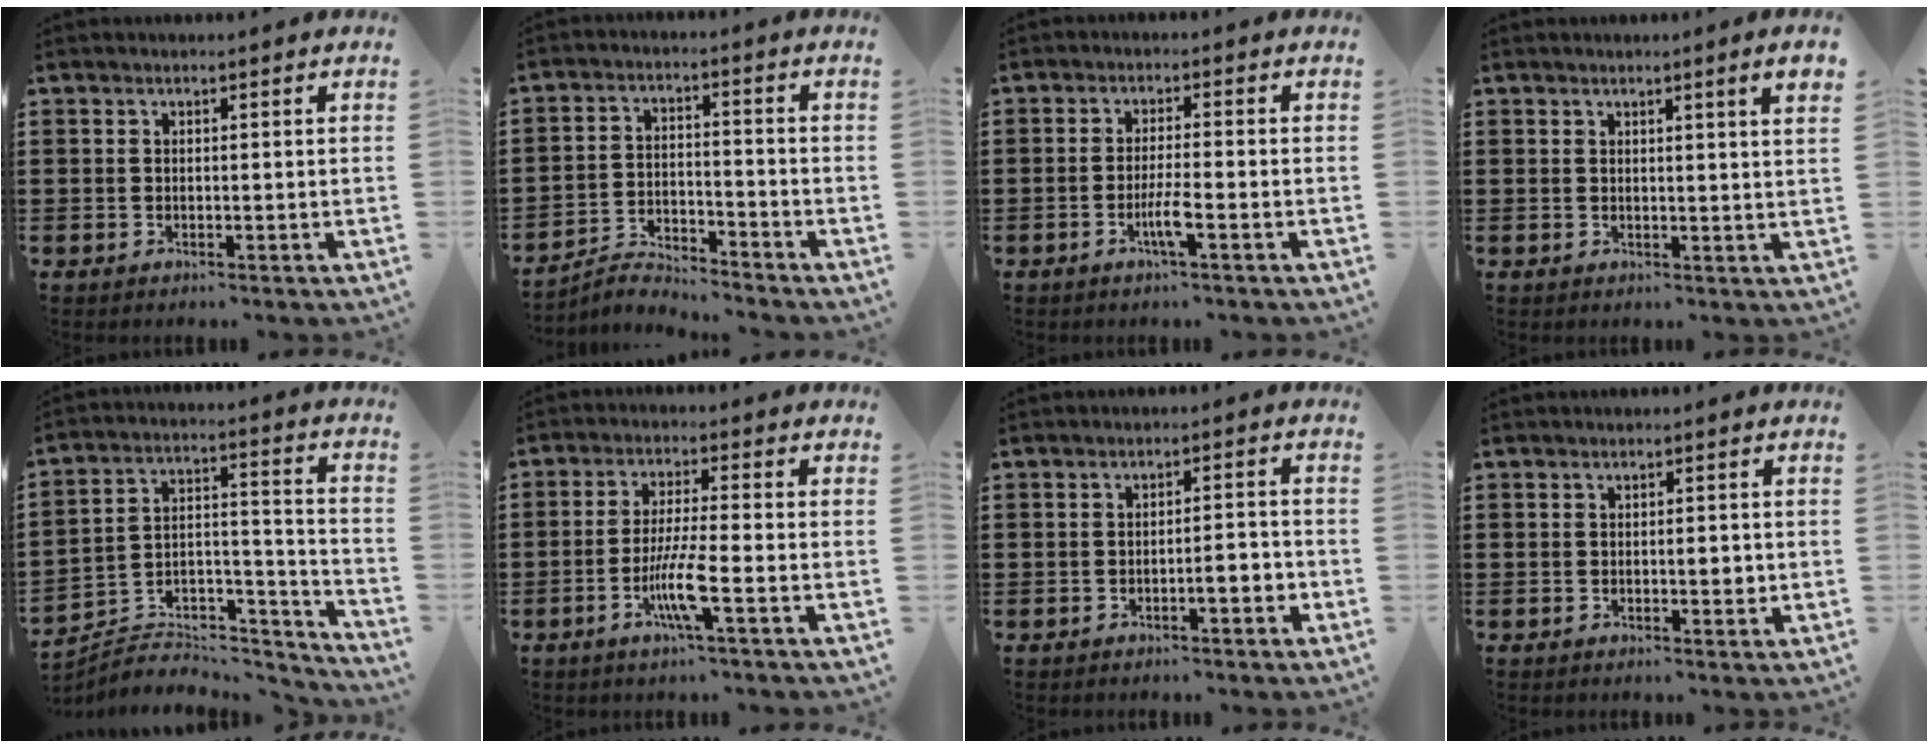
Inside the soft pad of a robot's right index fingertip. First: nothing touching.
{"total": 3.9, "force": [-3.9, 0.2, 0.3], "torque": [-0.013, 0.007, -0.081]}
{"total": 3.8, "force": [-1.8, 0.0, 3.3], "torque": [-0.064, -0.007, -0.036]}
{"total": 2.2, "force": [1.4, -0.5, 1.6], "torque": [-0.032, -0.005, 0.023]}
{"total": 4.3, "force": [-3.5, 2.3, 0.9], "torque": [-0.019, -0.001, -0.072]}
{"total": 7.2, "force": [-2.8, 0.4, 6.6], "torque": [-0.136, -0.018, -0.057]}
{"total": 3.0, "force": [-1.4, 0.6, 2.6], "torque": [-0.046, 0.003, -0.026]}
{"total": 1.8, "force": [-0.1, 0.5, 1.7], "torque": [-0.030, 0.001, -0.003]}